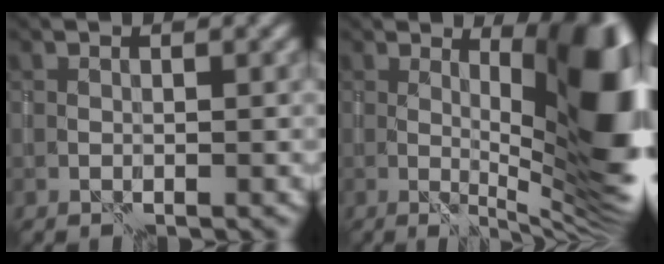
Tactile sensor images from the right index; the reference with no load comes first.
{"total": 13.9, "force": [1.6, 4.4, 13.1], "torque": [-0.132, 0.013, 0.027]}